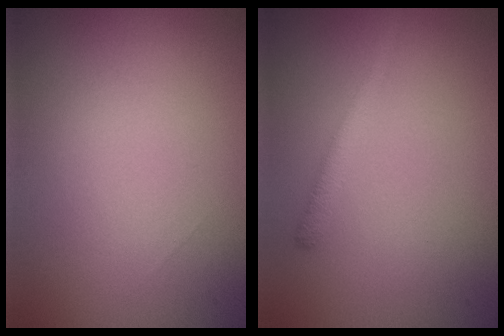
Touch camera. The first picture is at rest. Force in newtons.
{"total": 1.5, "press": 1.5, "slide": 0.1}